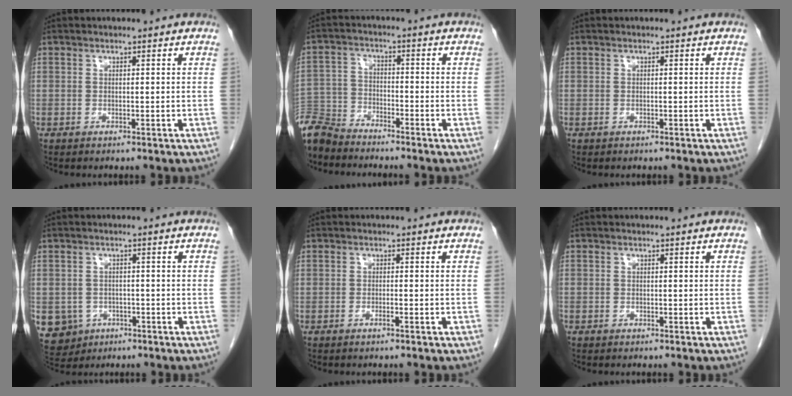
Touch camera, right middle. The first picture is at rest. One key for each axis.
{"total": 8.2, "fx": -7.9, "fy": 2.1, "fz": 1.0, "tx": -0.027, "ty": -0.007, "tz": -0.158}
{"total": 0.0}
{"total": 7.8, "fx": -3.3, "fy": 6.9, "fz": 1.6, "tx": -0.046, "ty": 0.005, "tz": -0.043}
{"total": 0.9, "fx": -0.6, "fy": 0.0, "fz": 0.7, "tx": -0.016, "ty": 0.001, "tz": -0.011}
{"total": 0.6, "fx": -0.4, "fy": 0.4, "fz": 0.0, "tx": -0.009, "ty": 0.002, "tz": -0.009}